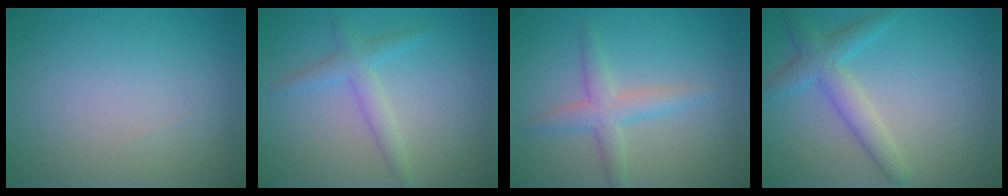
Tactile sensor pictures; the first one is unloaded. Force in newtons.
{"total": 2.2, "press": 2.2, "slide": 0.1}
{"total": 2.8, "press": 2.8, "slide": 0.1}
{"total": 3.3, "press": 3.3, "slide": 0.1}